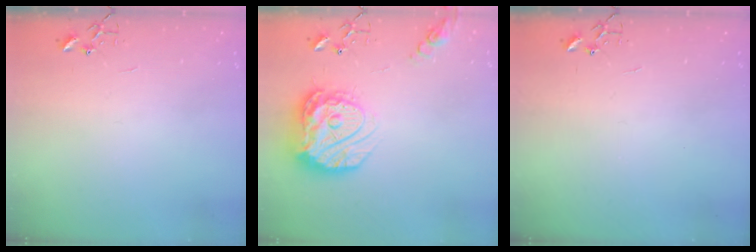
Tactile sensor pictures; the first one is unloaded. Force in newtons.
{"total": 18.2, "press": 18.1, "slide": 1.7}
{"total": 0.0}